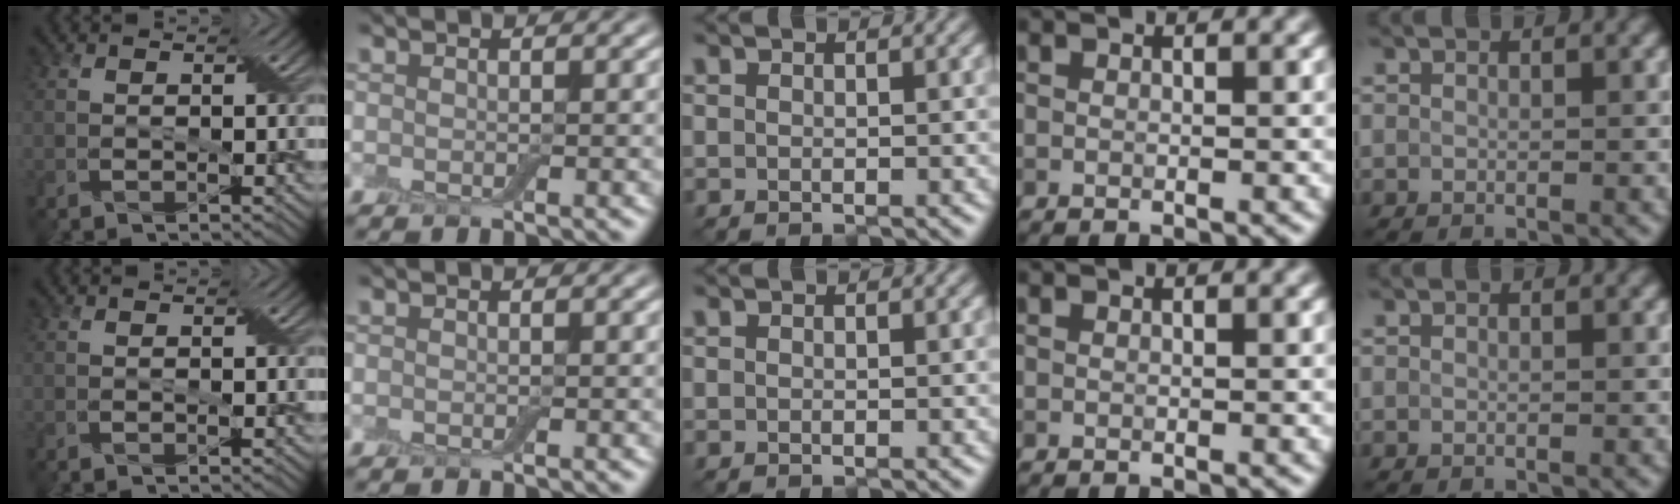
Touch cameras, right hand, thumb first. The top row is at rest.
{}